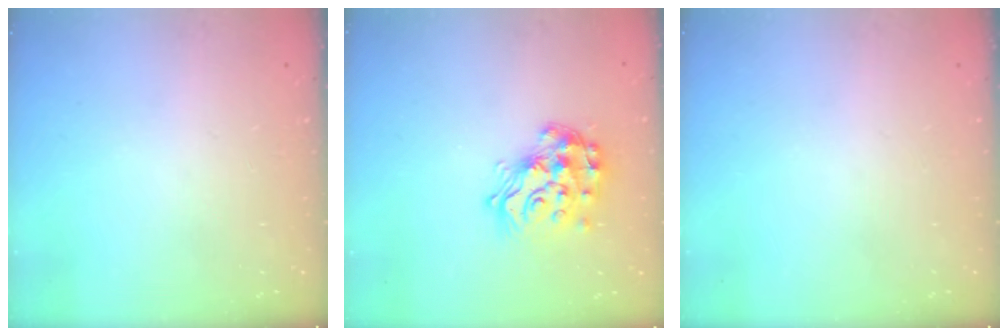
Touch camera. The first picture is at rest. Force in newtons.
{"total": 17.6, "press": 17.6, "slide": 1.2}
{"total": 0.0}